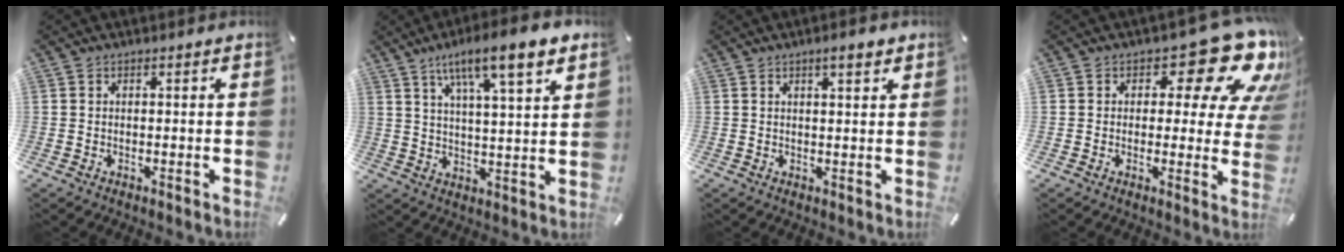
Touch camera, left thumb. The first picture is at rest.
{"total": 11.0, "force": [7.8, 1.8, 7.6], "torque": [-0.125, -0.039, 0.129]}
{"total": 3.4, "force": [2.2, 0.9, 2.5], "torque": [-0.037, -0.003, 0.033]}
{"total": 15.7, "force": [8.2, 7.2, 11.2], "torque": [-0.132, -0.059, 0.132]}